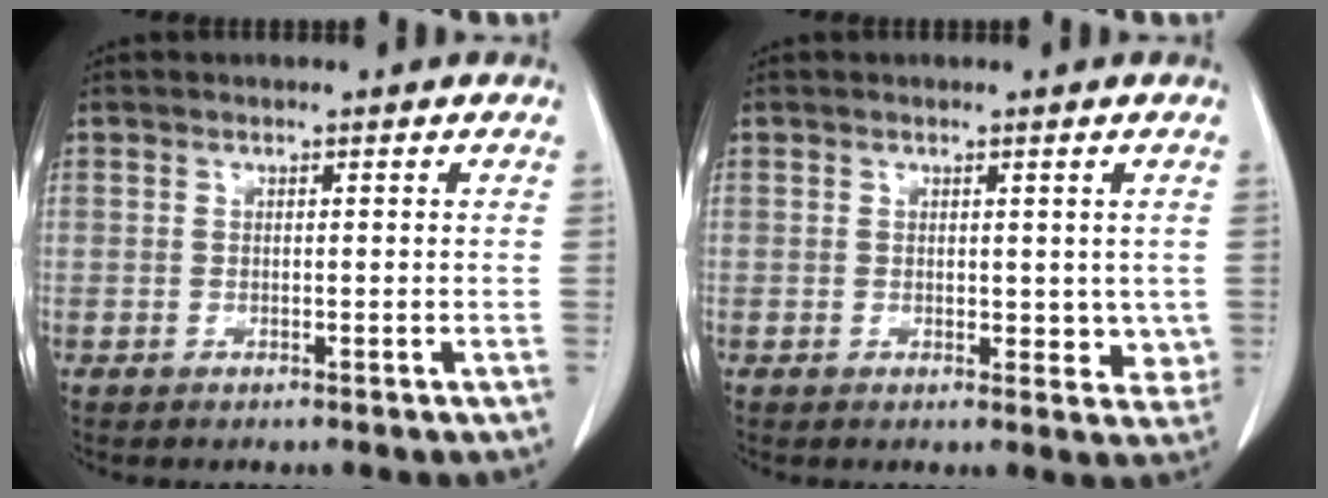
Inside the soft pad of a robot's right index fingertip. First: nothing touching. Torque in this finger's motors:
{"motor_torque": [0.00, 0.06, 0.00, 0.00]}